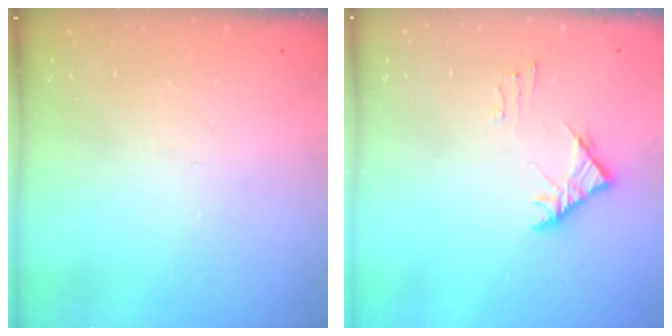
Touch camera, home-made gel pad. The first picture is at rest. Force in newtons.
{"total": 3.3, "press": 3.2, "slide": 0.8}